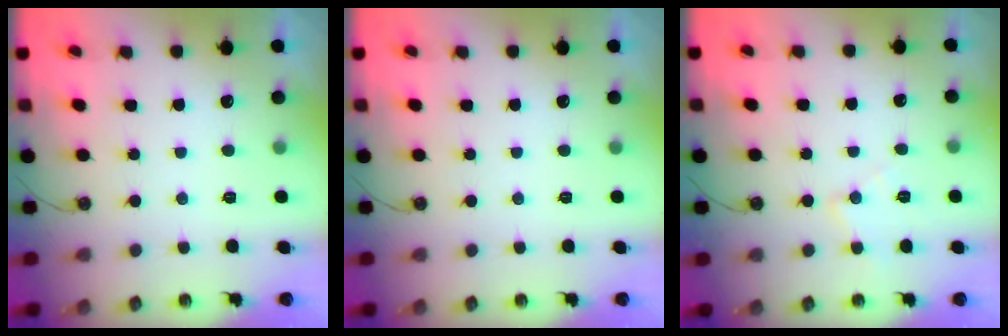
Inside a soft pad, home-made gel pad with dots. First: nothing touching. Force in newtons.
{"total": 0.0}
{"total": 7.2, "press": 7.2, "slide": 0.5}